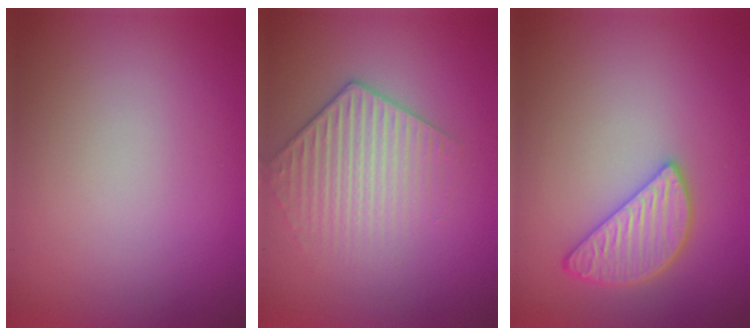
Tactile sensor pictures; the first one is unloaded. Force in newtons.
{"total": 3.2, "press": 3.0, "slide": 0.9}
{"total": 3.7, "press": 3.2, "slide": 1.8}